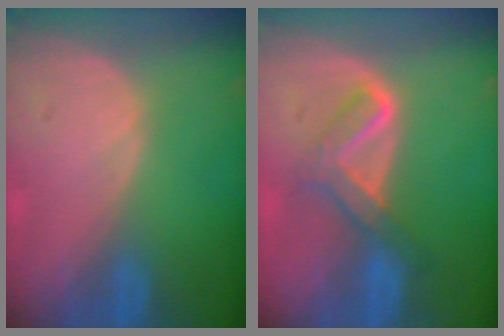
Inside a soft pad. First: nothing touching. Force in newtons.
{"total": 5.2, "press": 5.2, "slide": 0.1}